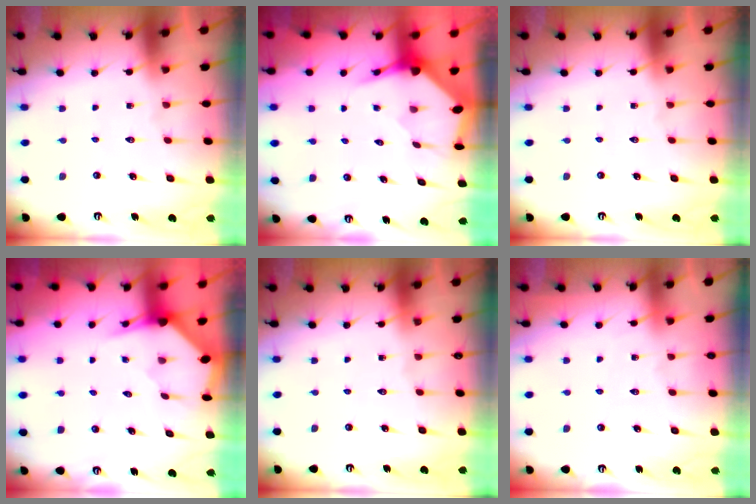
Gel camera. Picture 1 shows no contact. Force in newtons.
{"total": 3.6, "press": 3.6, "slide": 0.5}
{"total": 0.0}
{"total": 3.3, "press": 3.3, "slide": 0.3}
{"total": 0.0}
{"total": 3.9, "press": 3.9, "slide": 0.5}